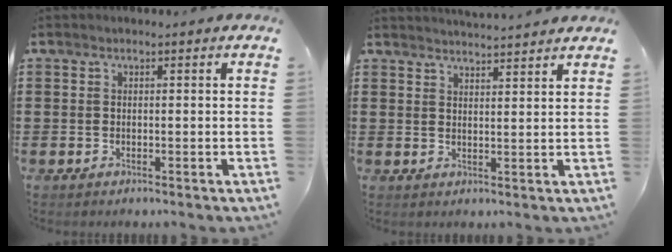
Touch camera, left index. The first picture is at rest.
{"total": 2.8, "force": [2.8, -0.5, 0.0], "torque": [-0.007, -0.013, 0.051]}